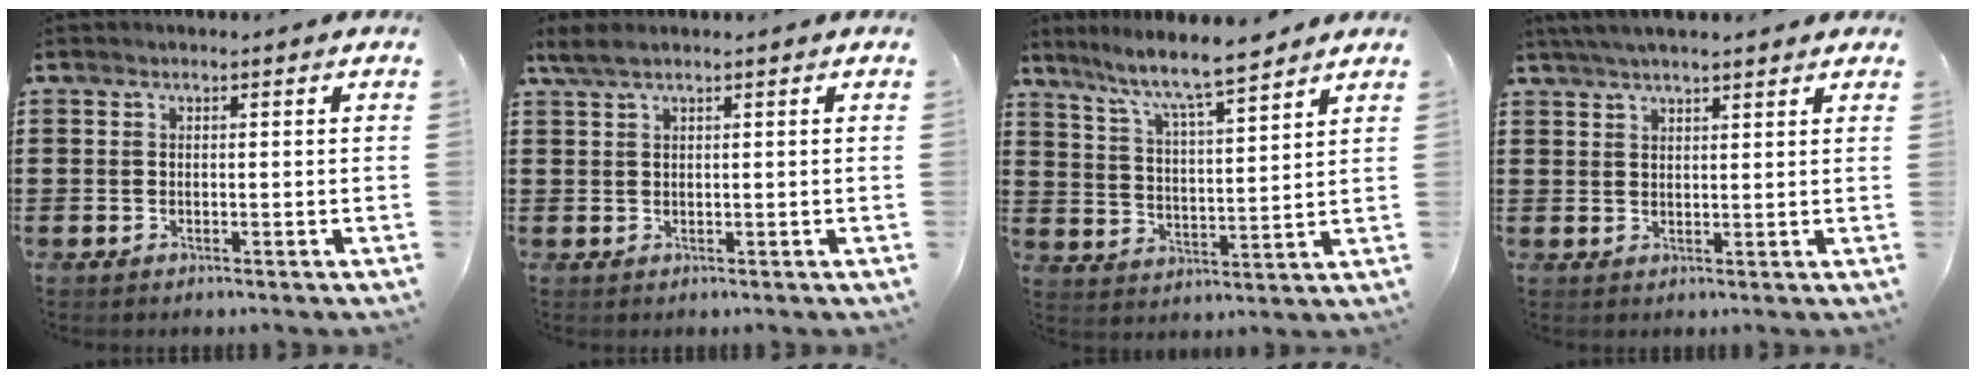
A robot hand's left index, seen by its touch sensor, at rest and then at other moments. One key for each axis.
{"total": 2.0, "fx": 1.2, "fy": 0.4, "fz": 1.5, "tx": -0.031, "ty": 0.002, "tz": 0.022}
{"total": 6.9, "fx": 6.2, "fy": 0.0, "fz": 3.0, "tx": -0.085, "ty": -0.041, "tz": 0.102}
{"total": 3.8, "fx": 3.2, "fy": 0.4, "fz": 1.9, "tx": -0.045, "ty": 0.003, "tz": 0.060}